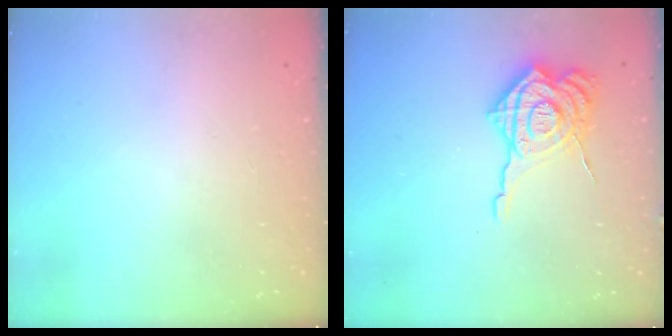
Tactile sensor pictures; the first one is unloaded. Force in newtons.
{"total": 17.3, "press": 17.2, "slide": 1.4}